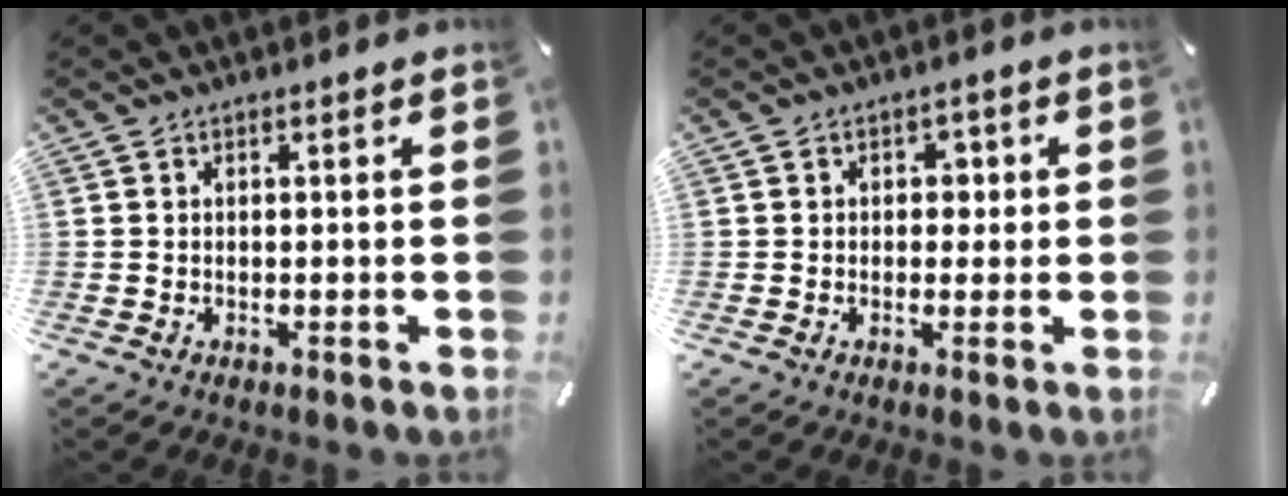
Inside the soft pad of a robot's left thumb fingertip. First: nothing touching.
{"total": 2.8, "force": [0.1, 2.2, 1.6], "torque": [-0.011, -0.001, -0.009]}